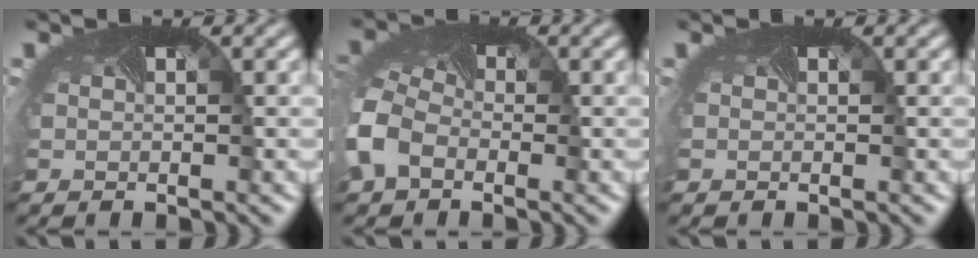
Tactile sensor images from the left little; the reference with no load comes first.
{"total": 7.0, "force": [-2.1, 5.0, 4.5], "torque": [-0.131, -0.011, -0.043]}
{"total": 0.0}